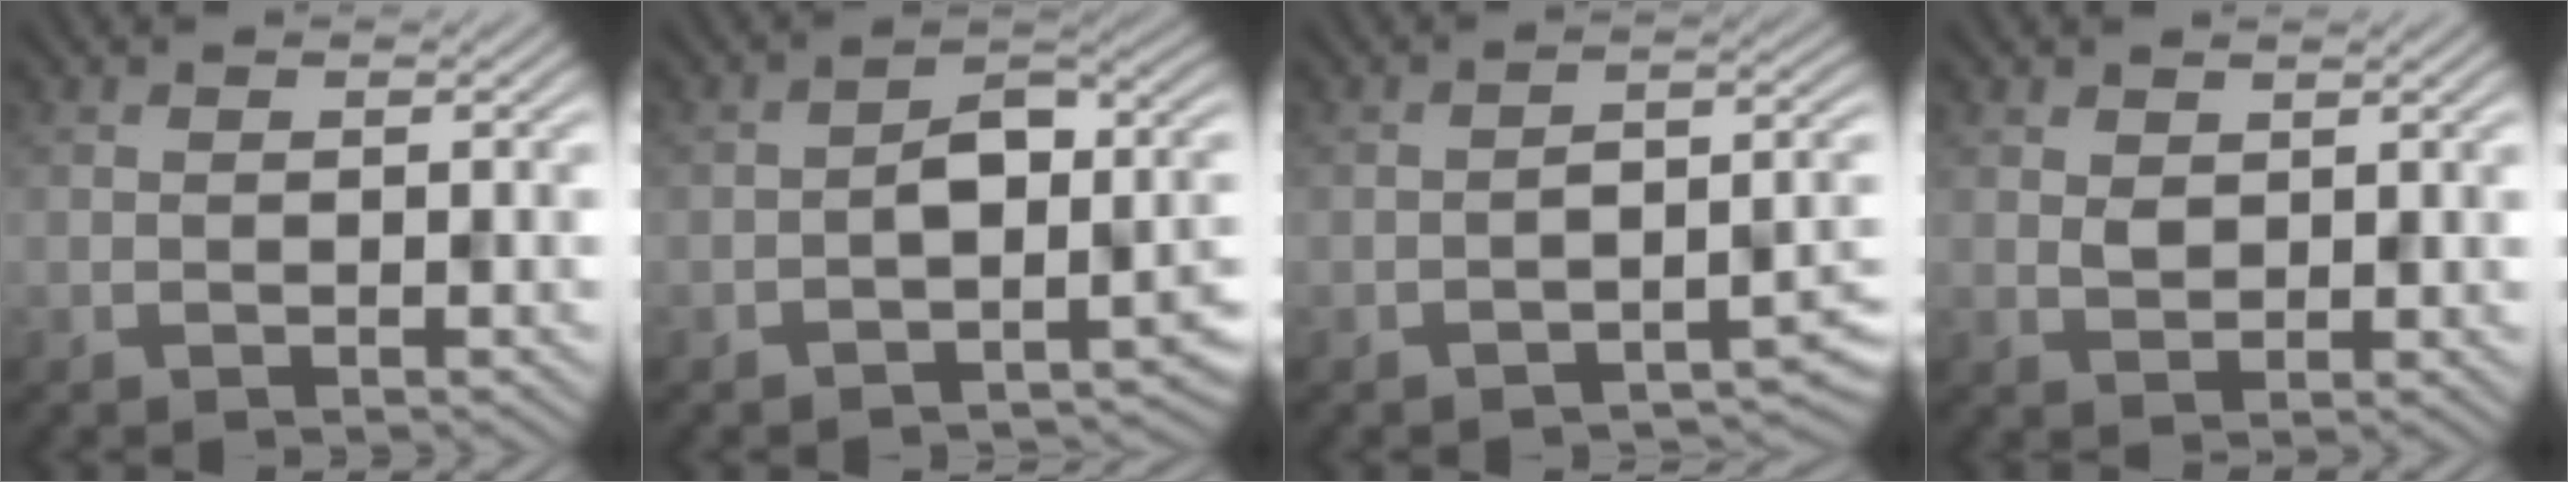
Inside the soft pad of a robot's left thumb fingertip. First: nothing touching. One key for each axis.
{"total": 7.5, "fx": -2.4, "fy": 4.5, "fz": 5.4, "tx": -0.061, "ty": -0.005, "tz": -0.045}
{"total": 4.6, "fx": -2.8, "fy": 1.7, "fz": 3.3, "tx": -0.039, "ty": 0.004, "tz": -0.044}
{"total": 1.4, "fx": 1.0, "fy": 0.9, "fz": 0.5, "tx": -0.012, "ty": -0.002, "tz": 0.022}